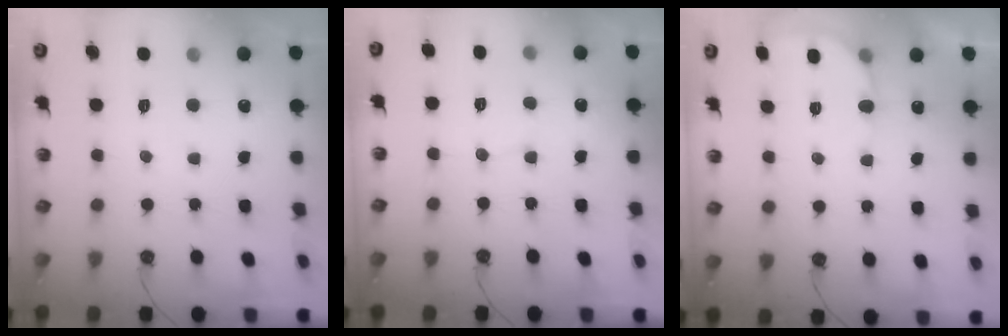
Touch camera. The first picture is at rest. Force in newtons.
{"total": 2.8, "press": 2.8, "slide": 0.3}
{"total": 5.2, "press": 5.1, "slide": 1.0}